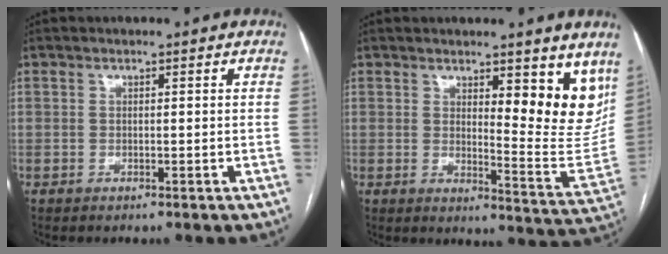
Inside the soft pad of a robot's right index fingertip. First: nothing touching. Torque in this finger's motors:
{"motor_torque": [0.14, 0.20, 0.15, 0.02]}